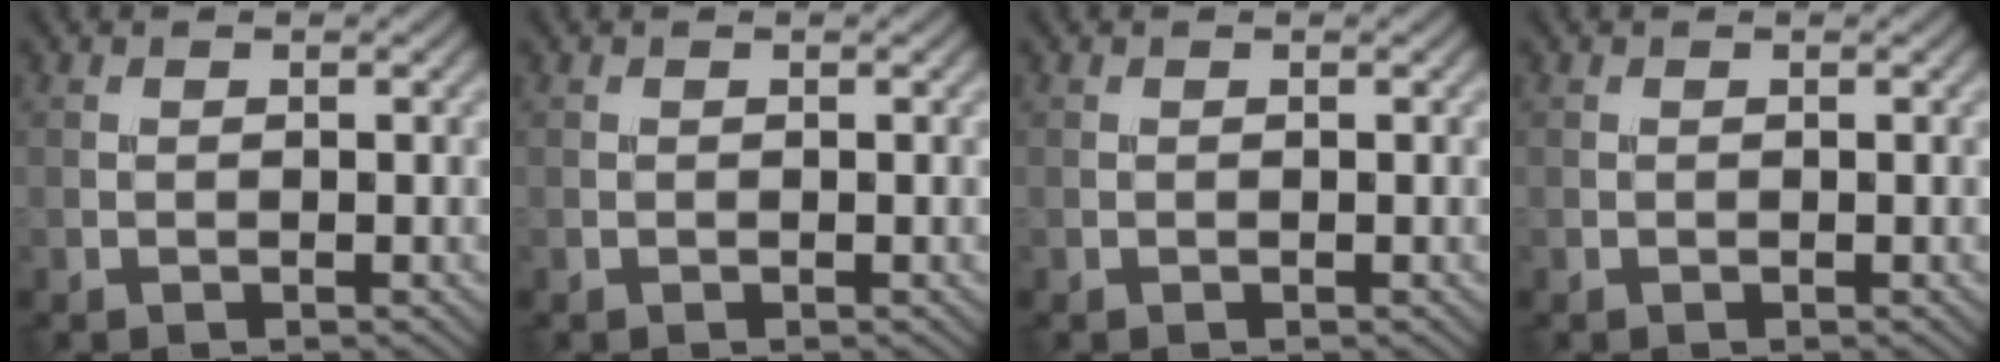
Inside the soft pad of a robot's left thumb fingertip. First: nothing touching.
{"total": 0.0}
{"total": 0.0}
{"total": 0.0}